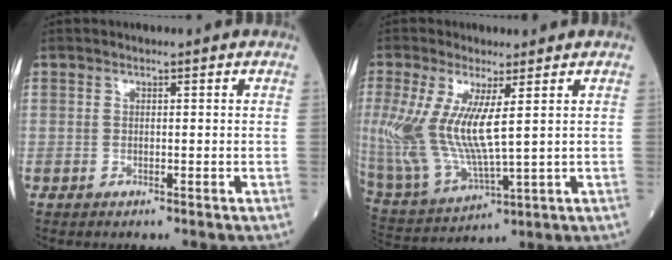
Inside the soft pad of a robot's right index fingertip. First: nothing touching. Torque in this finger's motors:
{"motor_torque": [1.84, 0.30, 0.87, 0.21]}